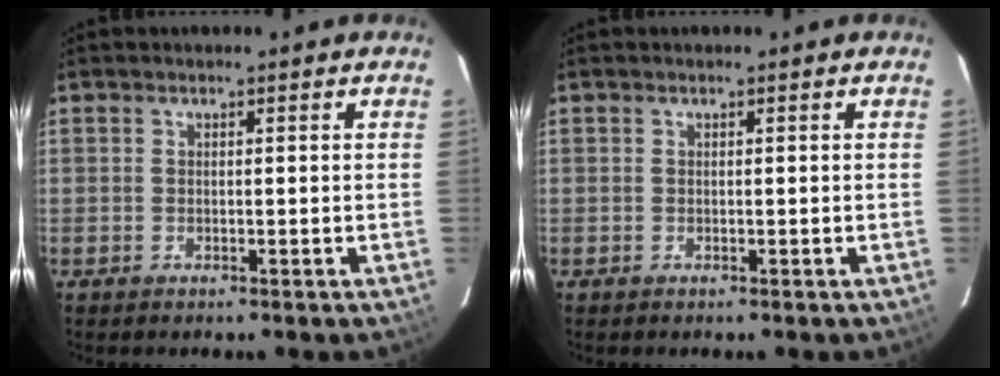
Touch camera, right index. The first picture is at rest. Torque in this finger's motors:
{"motor_torque": [0.00, 0.00, 0.03, 0.00]}